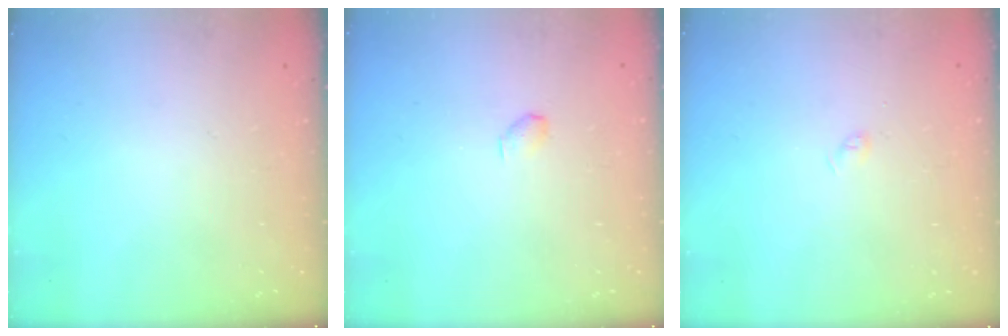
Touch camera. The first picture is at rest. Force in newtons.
{"total": 2.9, "press": 2.9, "slide": 0.5}
{"total": 2.4, "press": 2.3, "slide": 0.3}